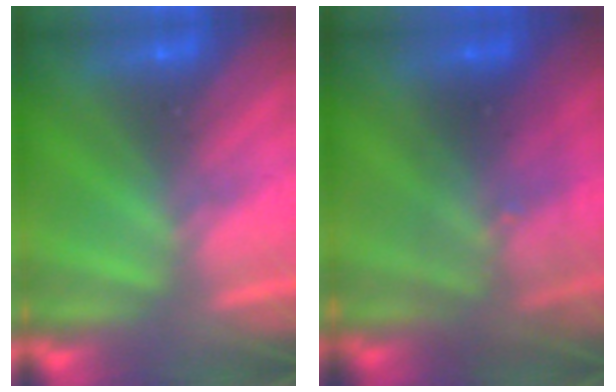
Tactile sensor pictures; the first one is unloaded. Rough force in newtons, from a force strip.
{"total": 2.9}